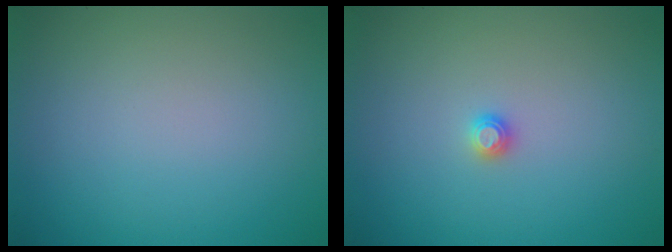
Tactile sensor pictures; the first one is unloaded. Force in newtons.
{"total": 0.8, "press": 0.8, "slide": 0.1}